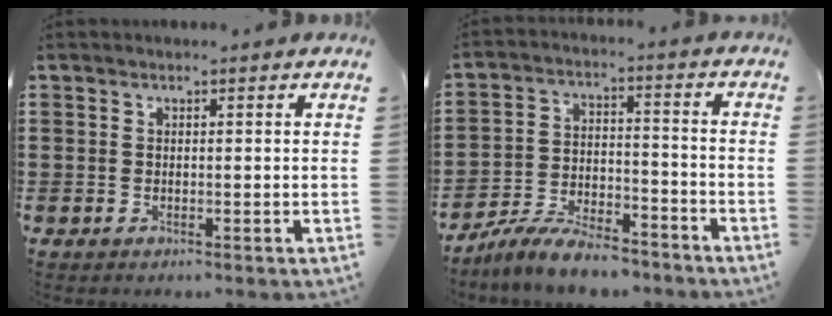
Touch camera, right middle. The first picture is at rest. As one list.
[{"total": 7.9, "force": [-7.3, 1.4, 2.7], "torque": [-0.050, 0.015, -0.140]}]